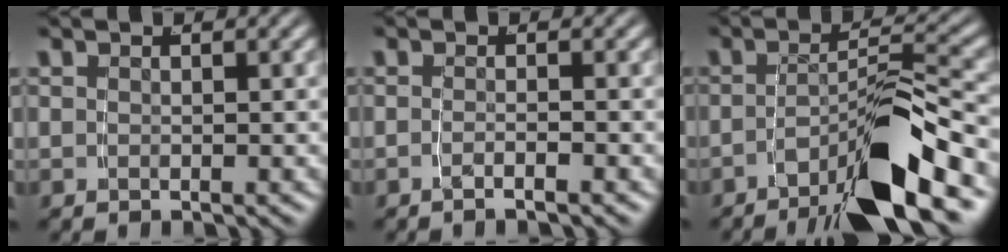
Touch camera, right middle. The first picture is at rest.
{"total": 1.6, "force": [-1.4, -0.7, 0.5], "torque": [-0.014, -0.002, -0.024]}
{"total": 7.3, "force": [-4.5, 0.7, 5.7], "torque": [-0.082, -0.004, -0.067]}